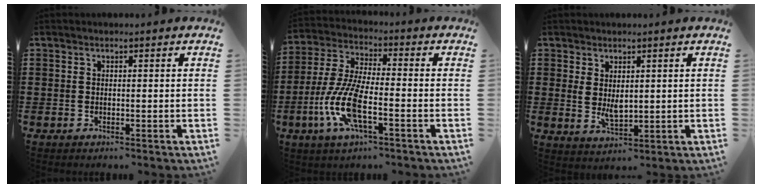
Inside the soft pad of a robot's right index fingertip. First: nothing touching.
{"total": 9.7, "force": [-3.8, 2.7, 8.5], "torque": [-0.205, -0.015, -0.079]}
{"total": 3.0, "force": [1.0, 1.6, 2.3], "torque": [-0.046, 0.003, 0.020]}